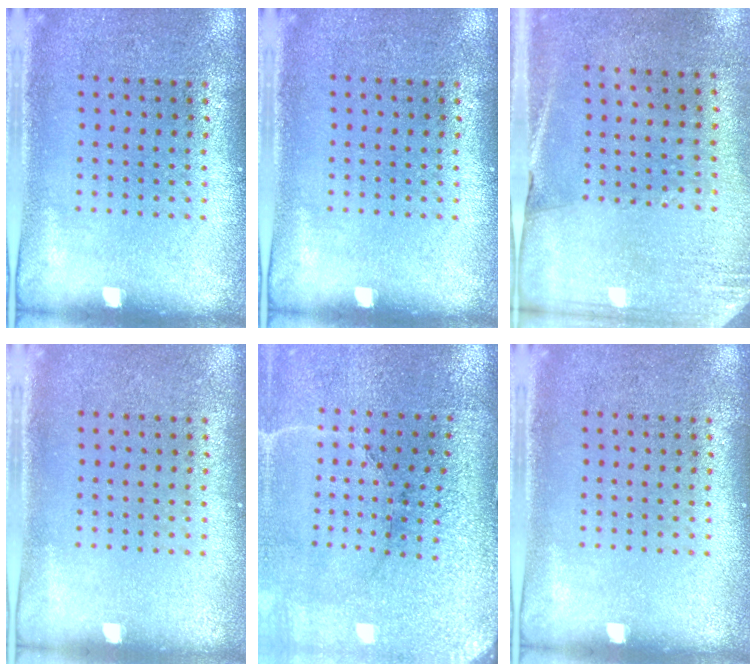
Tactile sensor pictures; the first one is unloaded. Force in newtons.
{"total": 0.0}
{"total": 2.6, "press": 2.3, "slide": 1.1}
{"total": 0.0}
{"total": 3.5, "press": 3.5, "slide": 0.4}
{"total": 0.0}